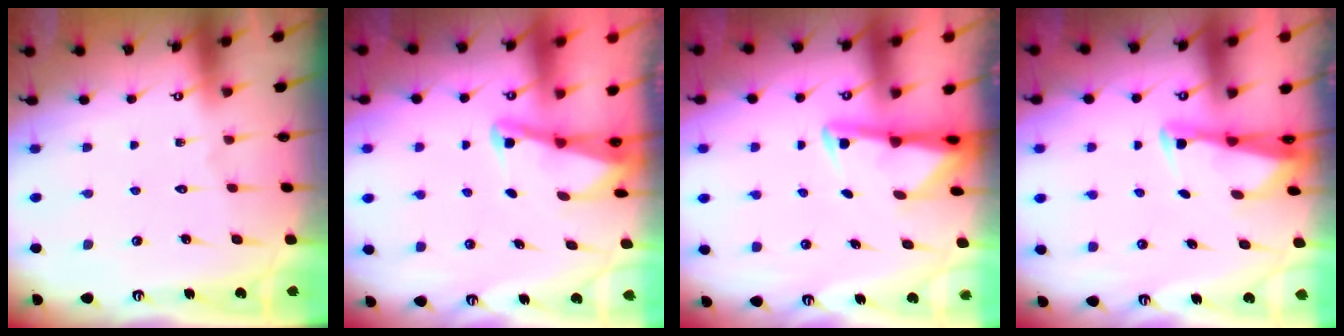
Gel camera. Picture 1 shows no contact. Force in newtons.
{"total": 2.3, "press": 2.2, "slide": 0.4}
{"total": 3.0, "press": 2.9, "slide": 0.6}
{"total": 2.8, "press": 2.7, "slide": 0.6}